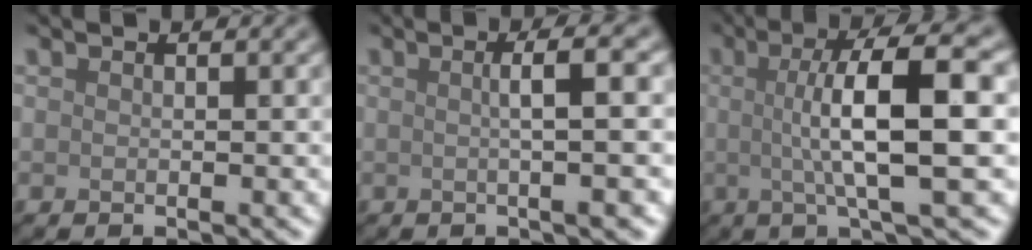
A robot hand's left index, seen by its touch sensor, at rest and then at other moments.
{"total": 4.9, "force": [0.2, 1.2, 4.7], "torque": [-0.054, 0.011, 0.000]}
{"total": 9.3, "force": [0.7, 2.2, 9.0], "torque": [-0.120, 0.008, 0.007]}